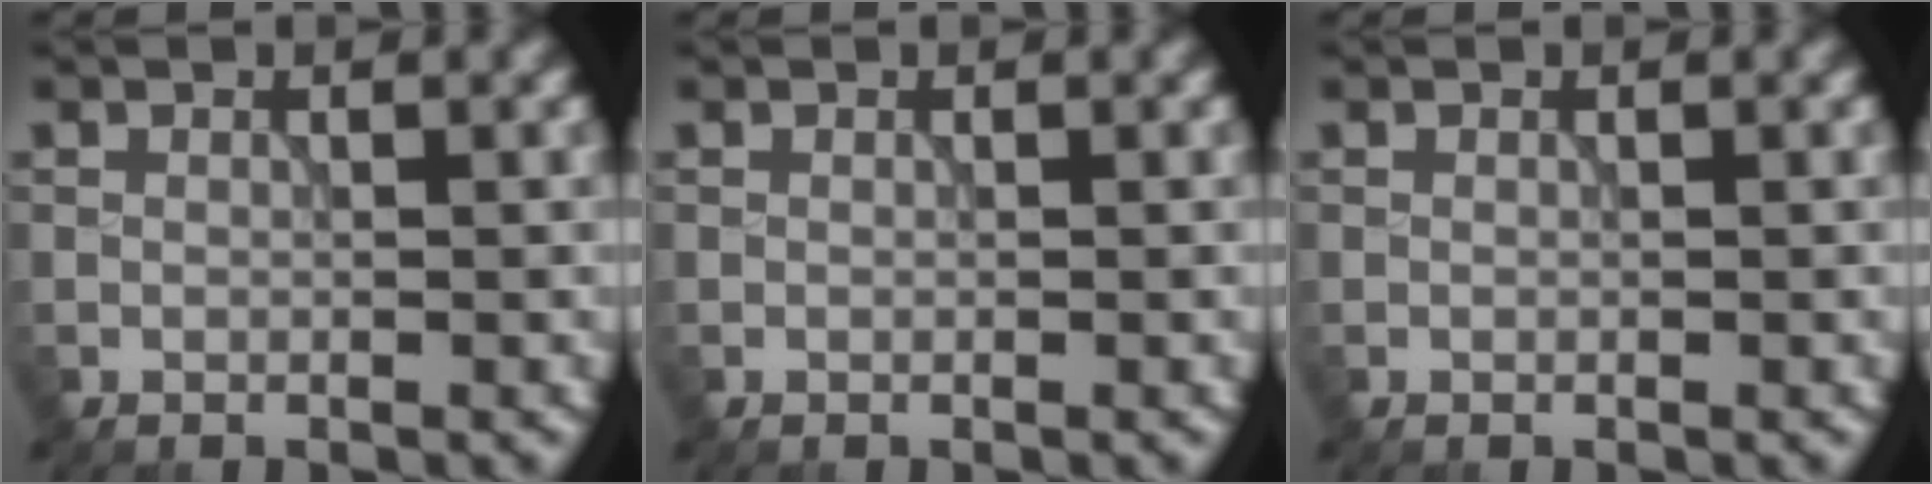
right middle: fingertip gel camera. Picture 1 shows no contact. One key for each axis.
{"total": 0.0}
{"total": 0.0}